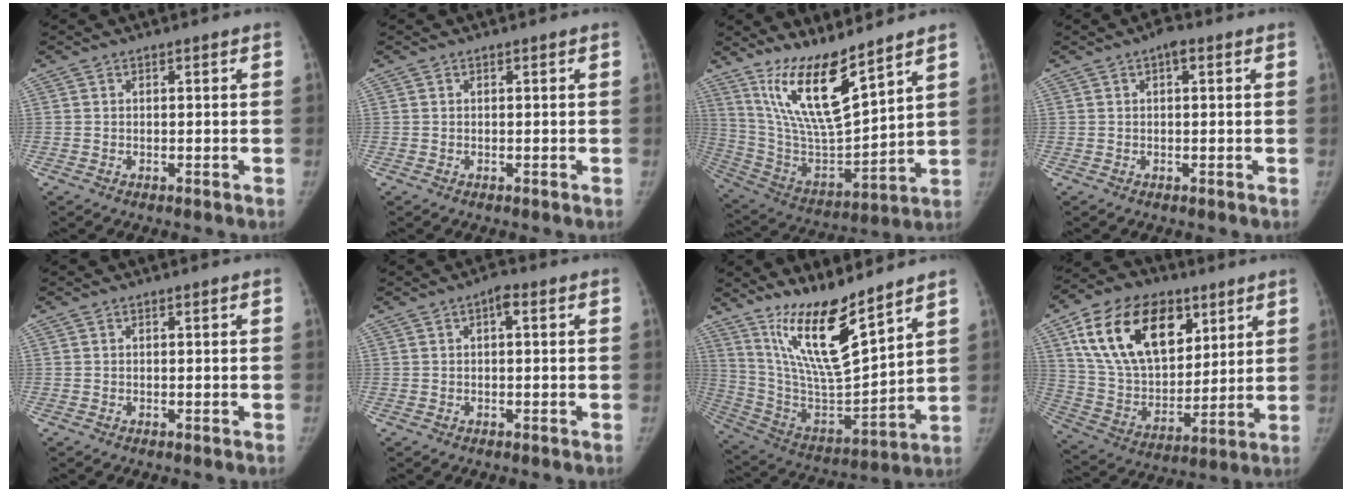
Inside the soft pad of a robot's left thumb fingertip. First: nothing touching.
{"total": 0.0}
{"total": 16.8, "force": [11.6, 3.8, 11.6], "torque": [-0.193, -0.074, 0.236]}
{"total": 2.3, "force": [0.9, 1.0, 1.8], "torque": [-0.023, 0.004, 0.010]}
{"total": 0.0}
{"total": 2.0, "force": [0.5, 0.9, 1.7], "torque": [-0.024, 0.004, 0.002]}
{"total": 17.6, "force": [12.5, 3.5, 11.9], "torque": [-0.189, -0.083, 0.247]}
{"total": 24.2, "force": [10.9, 14.9, 15.7], "torque": [-0.253, -0.023, 0.195]}